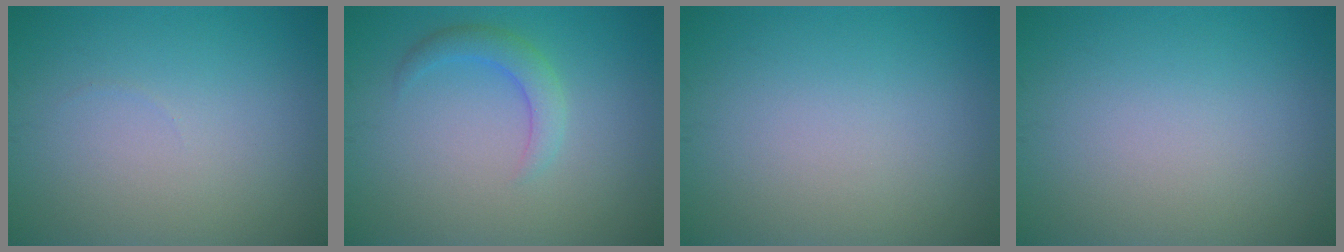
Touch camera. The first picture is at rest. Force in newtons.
{"total": 2.3, "press": 2.3, "slide": 0.1}
{"total": 0.0}
{"total": 0.0}